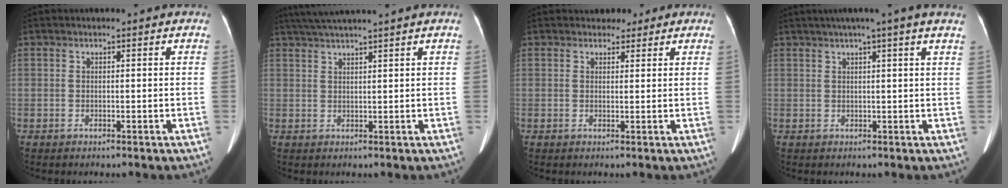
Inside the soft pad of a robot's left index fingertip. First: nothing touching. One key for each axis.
{"total": 6.8, "fx": 5.7, "fy": -1.2, "fz": 3.4, "tx": -0.057, "ty": 0.032, "tz": 0.093}
{"total": 2.9, "fx": 2.3, "fy": 1.7, "fz": 0.4, "tx": 0.004, "ty": 0.003, "tz": 0.025}
{"total": 7.3, "fx": 5.5, "fy": -1.0, "fz": 4.7, "tx": -0.063, "ty": 0.028, "tz": 0.061}